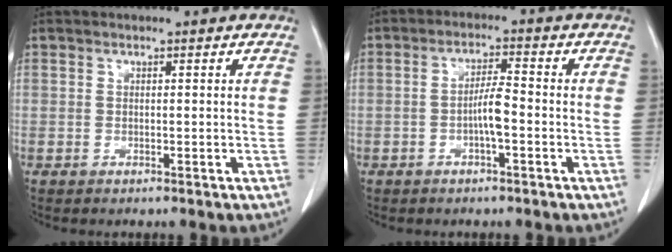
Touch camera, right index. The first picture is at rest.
{"total": 3.9, "force": [-1.1, 0.4, 3.7], "torque": [-0.066, 0.009, -0.018]}